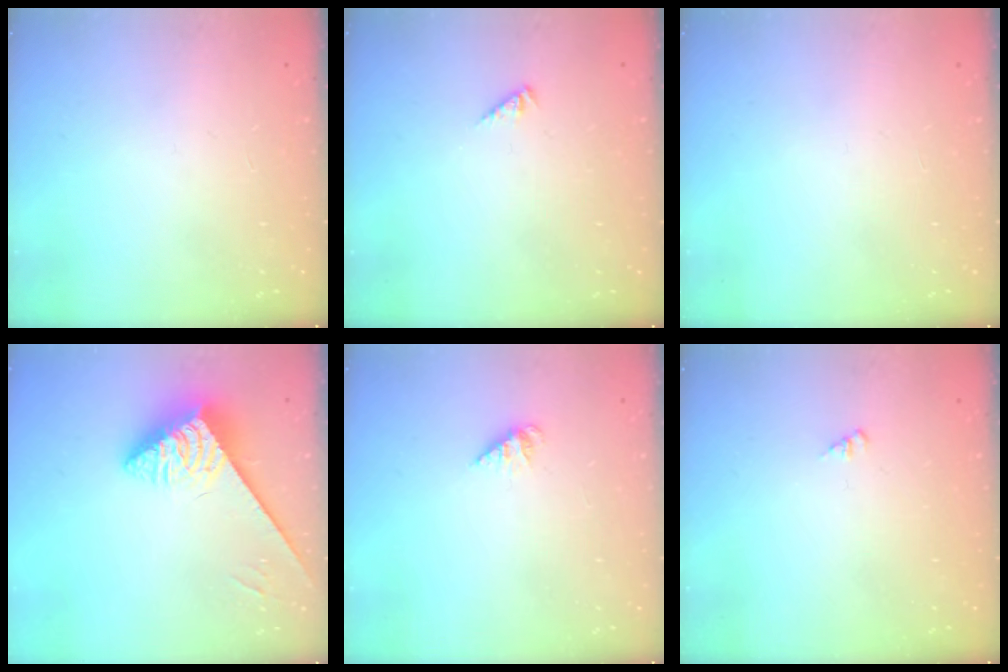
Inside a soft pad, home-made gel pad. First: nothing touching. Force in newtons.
{"total": 1.0, "press": 1.0, "slide": 0.3}
{"total": 0.0}
{"total": 3.8, "press": 3.7, "slide": 0.6}
{"total": 1.2, "press": 1.2, "slide": 0.1}
{"total": 1.3, "press": 1.3, "slide": 0.3}